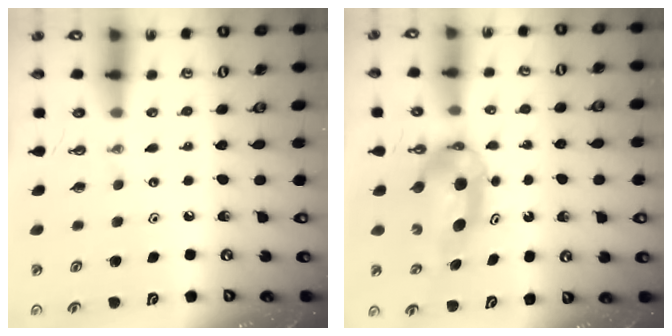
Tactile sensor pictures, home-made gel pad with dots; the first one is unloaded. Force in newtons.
{"total": 8.4, "press": 5.6, "slide": 6.4}